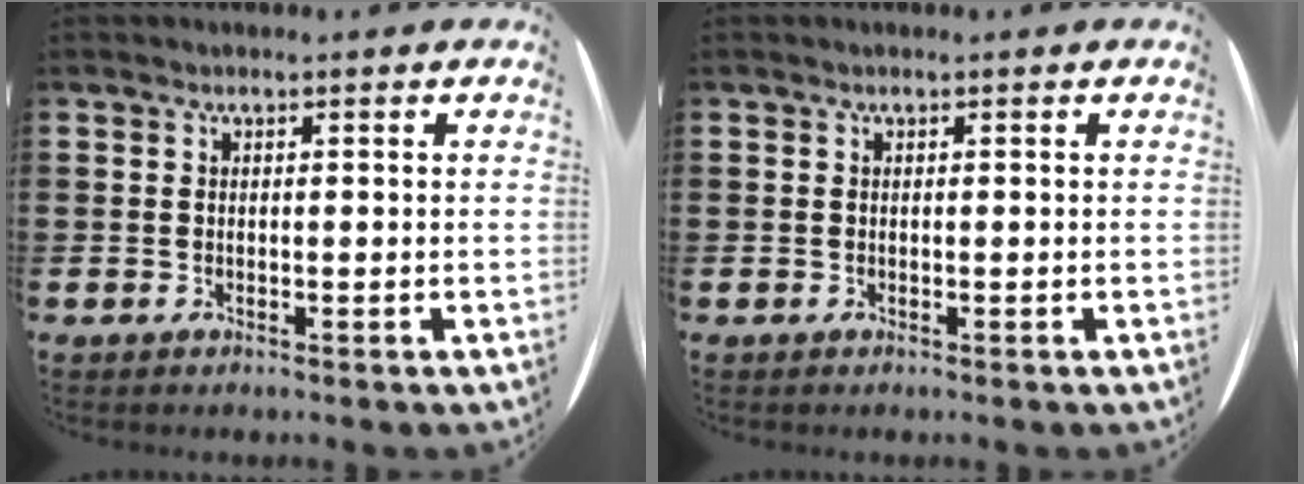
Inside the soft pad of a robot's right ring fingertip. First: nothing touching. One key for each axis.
{"total": 0.0}